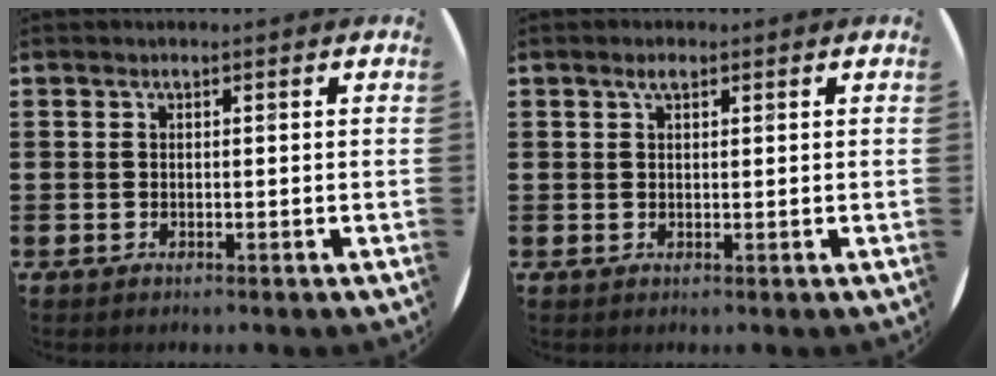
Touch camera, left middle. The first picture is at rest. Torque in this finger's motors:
{"motor_torque": [0.25, 0.01, -0.02, -0.01]}